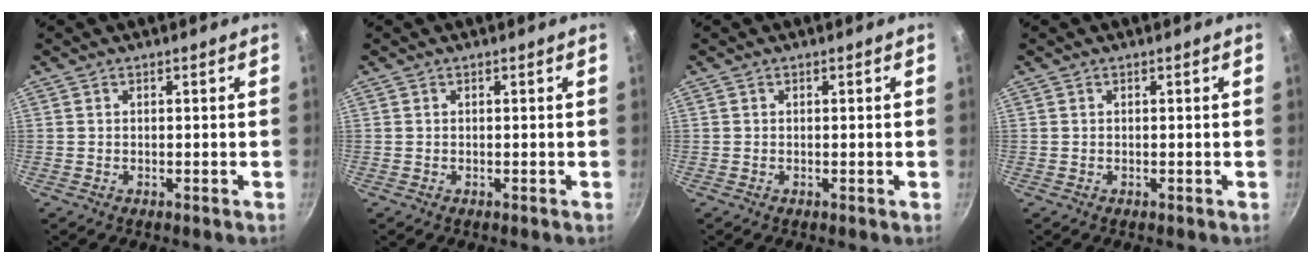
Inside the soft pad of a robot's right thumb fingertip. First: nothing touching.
{"total": 0.0}
{"total": 0.0}
{"total": 0.0}